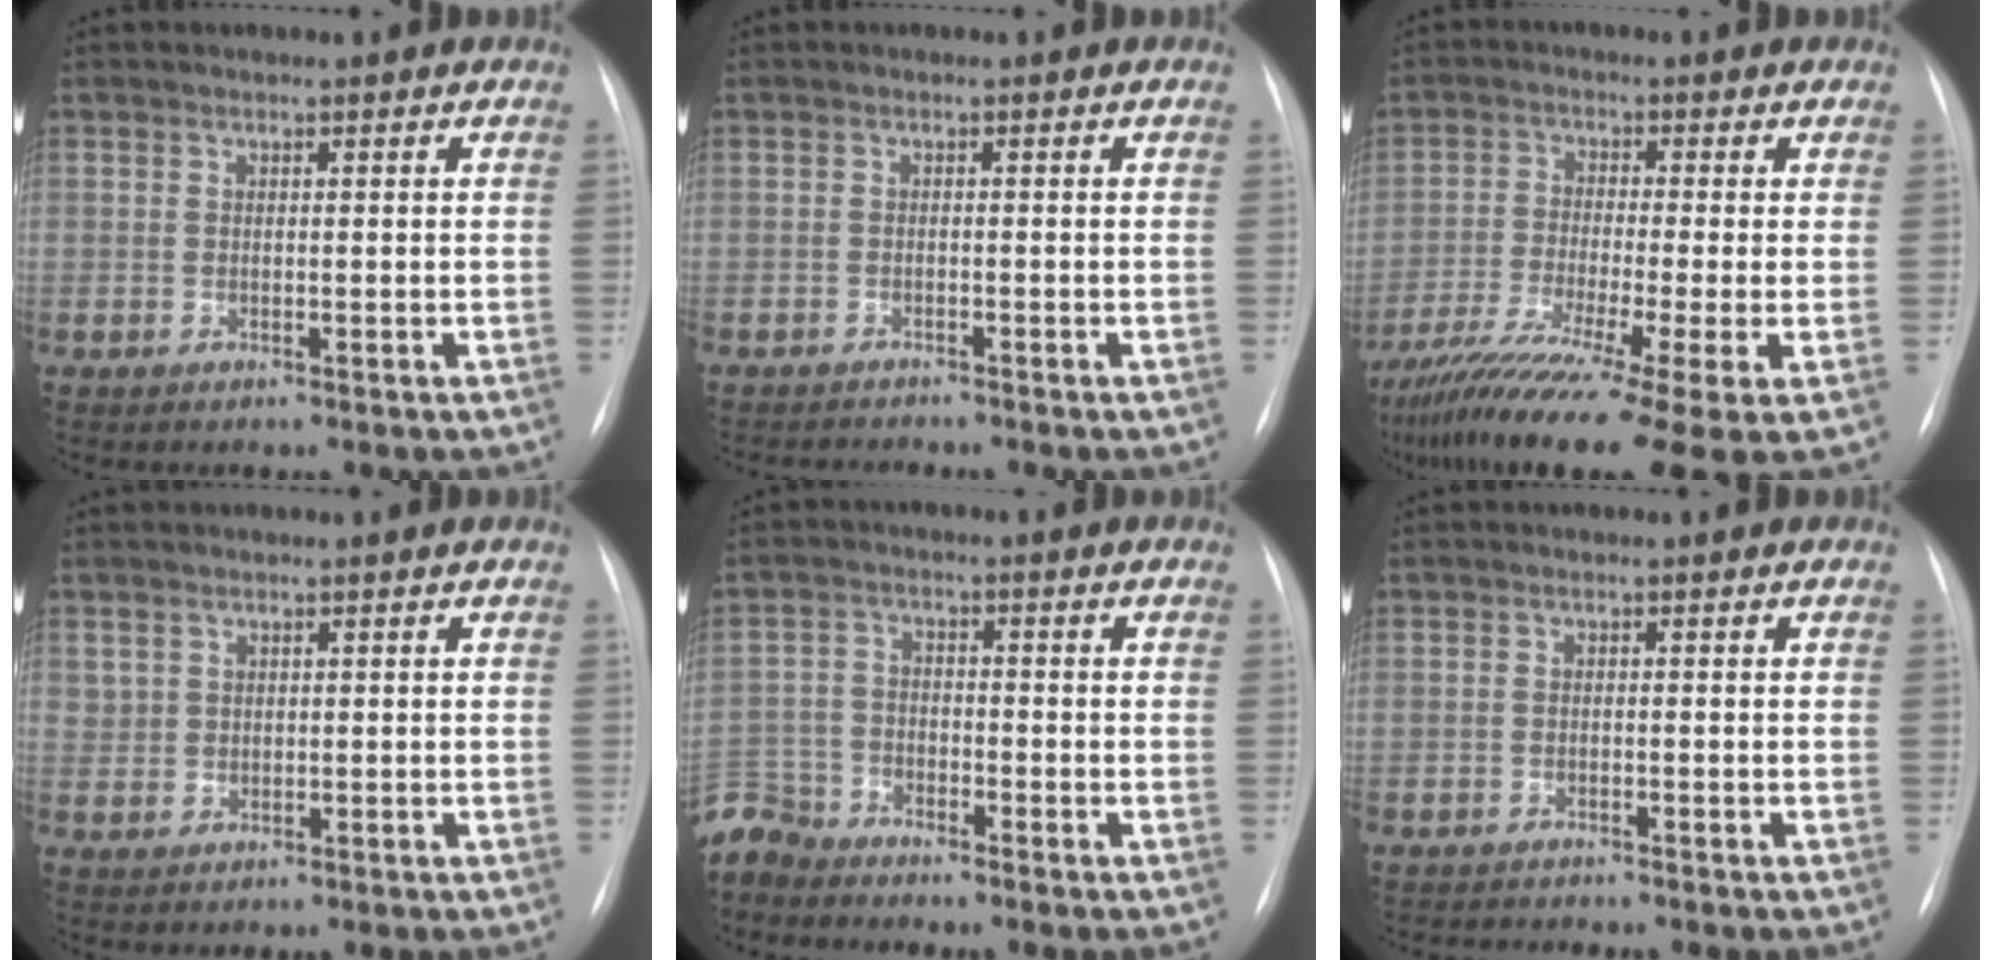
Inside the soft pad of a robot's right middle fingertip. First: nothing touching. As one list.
[{"total": 3.2, "force": [-3.1, -0.2, 0.7], "torque": [-0.007, -0.010, -0.048]}, {"total": 14.4, "force": [-8.9, -0.5, 11.3], "torque": [-0.188, -0.044, -0.150]}, {"total": 1.3, "force": [0.8, 1.0, 0.1], "torque": [0.009, 0.001, 0.012]}, {"total": 6.1, "force": [-5.8, 1.7, -0.6], "torque": [0.013, -0.002, -0.124]}, {"total": 3.5, "force": [-3.4, 0.0, 0.7], "torque": [-0.007, -0.010, -0.051]}]